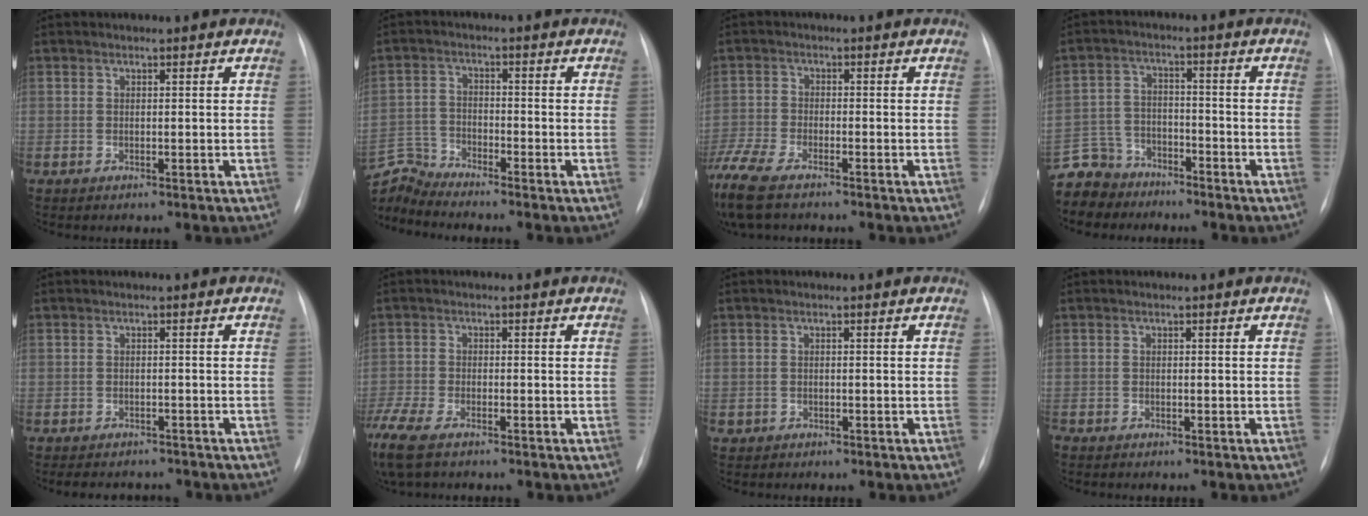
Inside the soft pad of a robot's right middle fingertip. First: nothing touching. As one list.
[{"total": 7.1, "force": [-7.0, -0.9, -0.6], "torque": [-0.005, 0.011, -0.138]}, {"total": 12.1, "force": [-9.1, 4.0, 6.9], "torque": [-0.172, -0.015, -0.159]}, {"total": 9.3, "force": [-8.0, 4.7, 0.4], "torque": [-0.024, 0.008, -0.148]}, {"total": 6.7, "force": [-6.1, 2.2, 1.8], "torque": [-0.020, 0.001, -0.073]}, {"total": 11.3, "force": [-8.0, 4.4, 6.7], "torque": [-0.174, -0.017, -0.137]}, {"total": 0.8, "force": [-0.5, 0.6, 0.0], "torque": [-0.008, 0.004, -0.006]}, {"total": 1.1, "force": [-1.0, 0.3, 0.5], "torque": [-0.008, -0.001, -0.013]}]